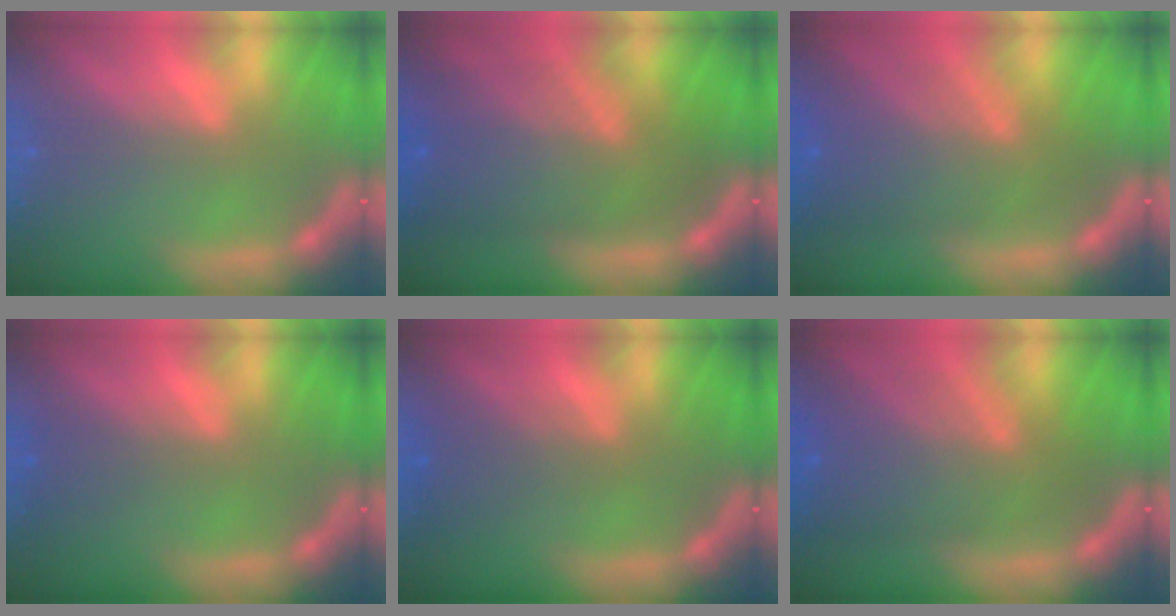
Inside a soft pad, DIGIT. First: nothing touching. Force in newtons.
{"total": 9.5}
{"total": 8.1}
{"total": 1.5}
{"total": 2.4}
{"total": 8.1}